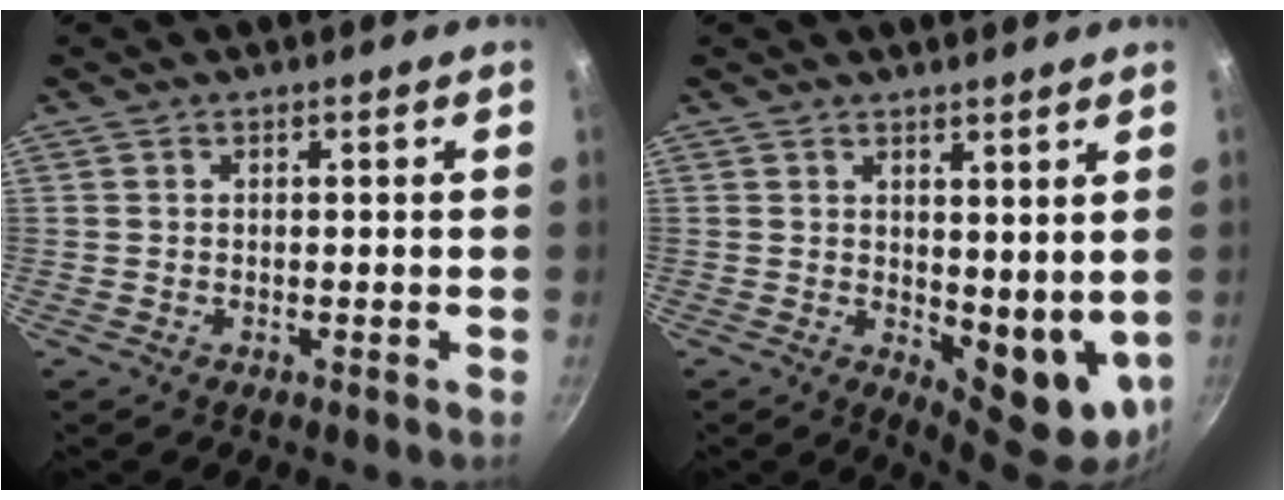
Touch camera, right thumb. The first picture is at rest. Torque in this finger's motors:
{"motor_torque": [-0.15, 0.80, 0.18, 0.23, 0.11]}